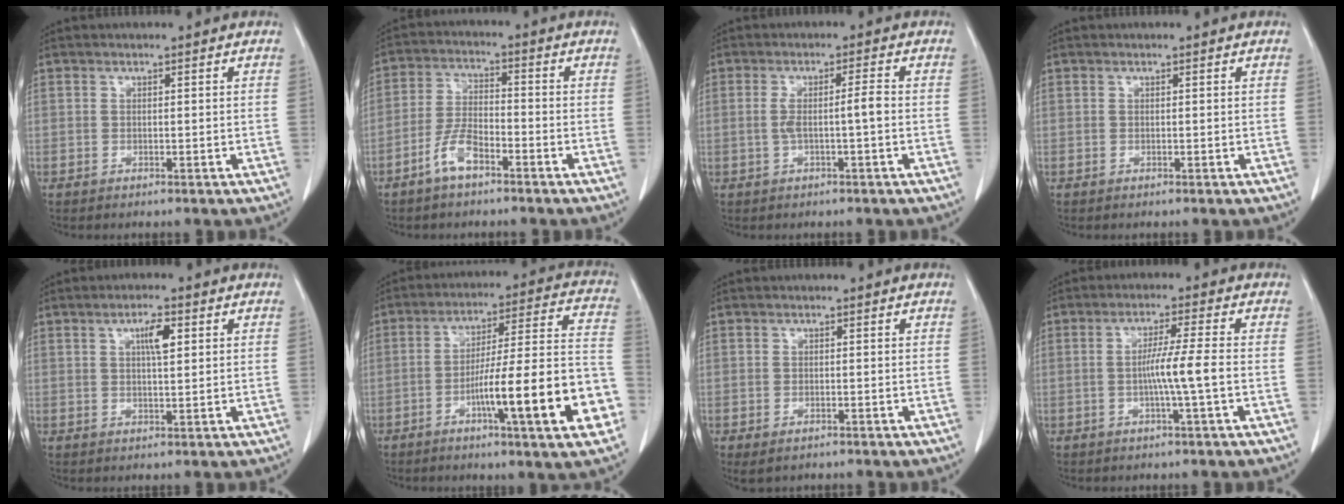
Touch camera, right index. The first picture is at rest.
{"total": 5.8, "force": [-3.6, 2.0, 4.1], "torque": [-0.089, 0.004, -0.071]}
{"total": 3.6, "force": [-0.5, -0.2, 3.5], "torque": [-0.069, 0.009, -0.004]}
{"total": 0.0}
{"total": 3.8, "force": [1.4, 0.8, 3.4], "torque": [-0.059, 0.001, 0.023]}
{"total": 19.4, "force": [-7.1, 0.9, 18.0], "torque": [-0.228, 0.014, -0.104]}
{"total": 1.8, "force": [-1.0, 0.8, 1.3], "torque": [-0.024, -0.005, -0.007]}
{"total": 5.4, "force": [-1.0, -1.1, 5.2], "torque": [-0.091, 0.001, -0.020]}